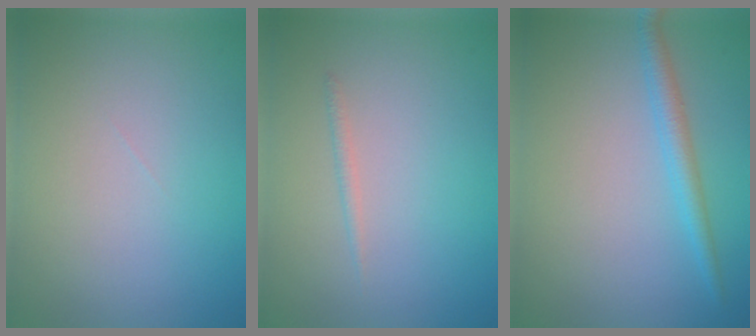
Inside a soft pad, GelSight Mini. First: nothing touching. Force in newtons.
{"total": 0.7, "press": 0.7, "slide": 0.1}
{"total": 2.1, "press": 2.1, "slide": 0.1}